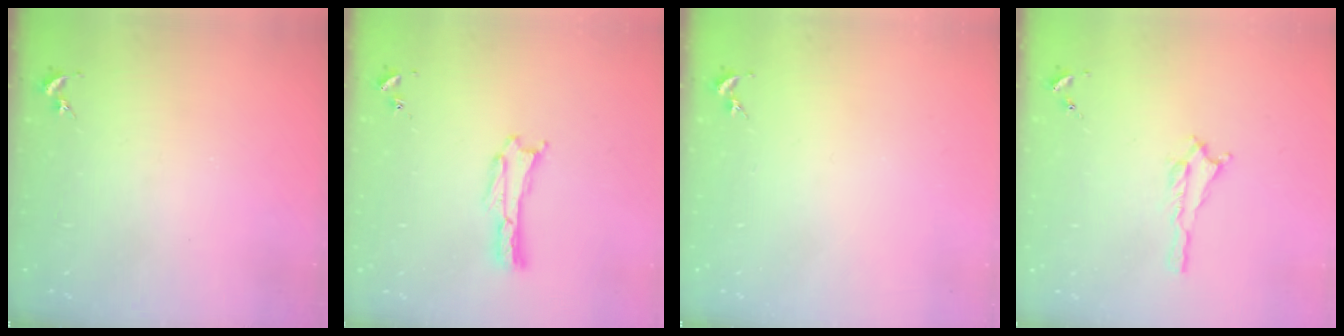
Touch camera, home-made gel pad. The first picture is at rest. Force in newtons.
{"total": 0.0}
{"total": 0.0}
{"total": 1.4, "press": 1.4, "slide": 0.2}